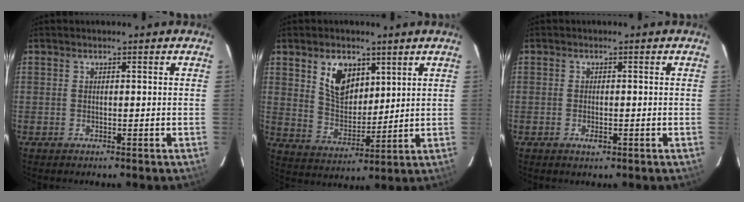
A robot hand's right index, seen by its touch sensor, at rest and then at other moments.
{"total": 9.4, "force": [4.6, 5.8, 5.8], "torque": [-0.100, 0.009, 0.096]}
{"total": 1.7, "force": [-0.8, 0.9, 1.2], "torque": [-0.022, -0.002, -0.013]}